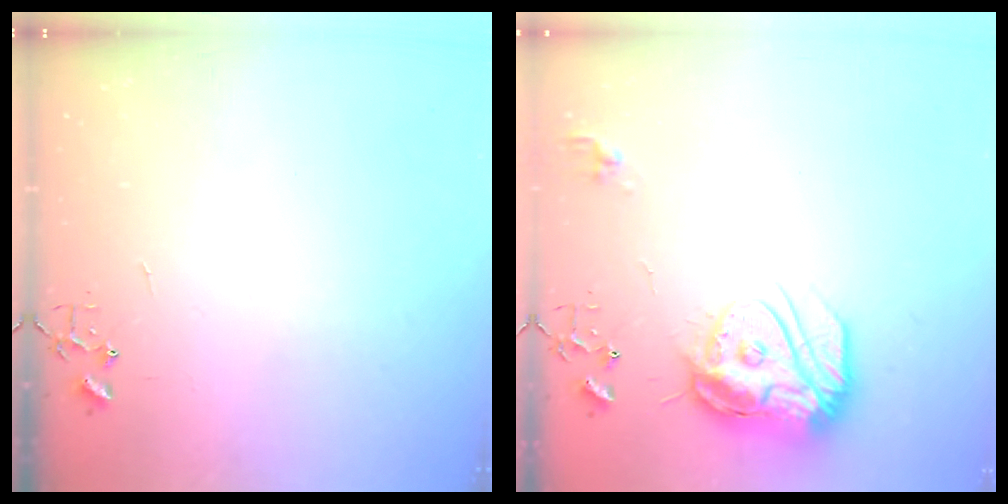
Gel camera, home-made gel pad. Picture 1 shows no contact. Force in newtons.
{"total": 17.0, "press": 16.9, "slide": 1.4}